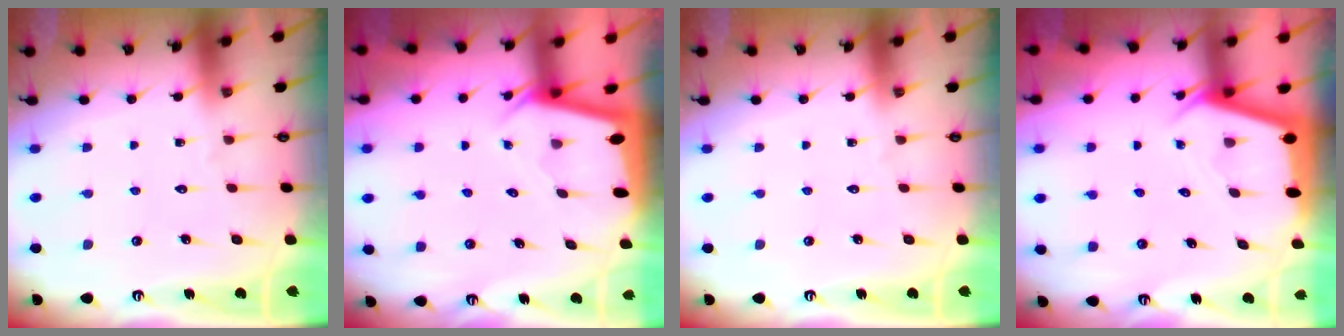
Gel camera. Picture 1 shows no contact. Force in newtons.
{"total": 1.9, "press": 1.9, "slide": 0.1}
{"total": 0.0}
{"total": 2.2, "press": 2.2, "slide": 0.2}